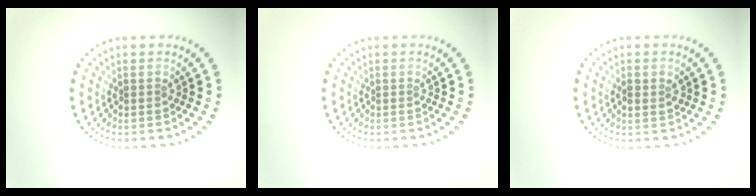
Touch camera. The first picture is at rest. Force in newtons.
{"total": 0.0}
{"total": 1.4, "press": 1.3, "slide": 0.4}